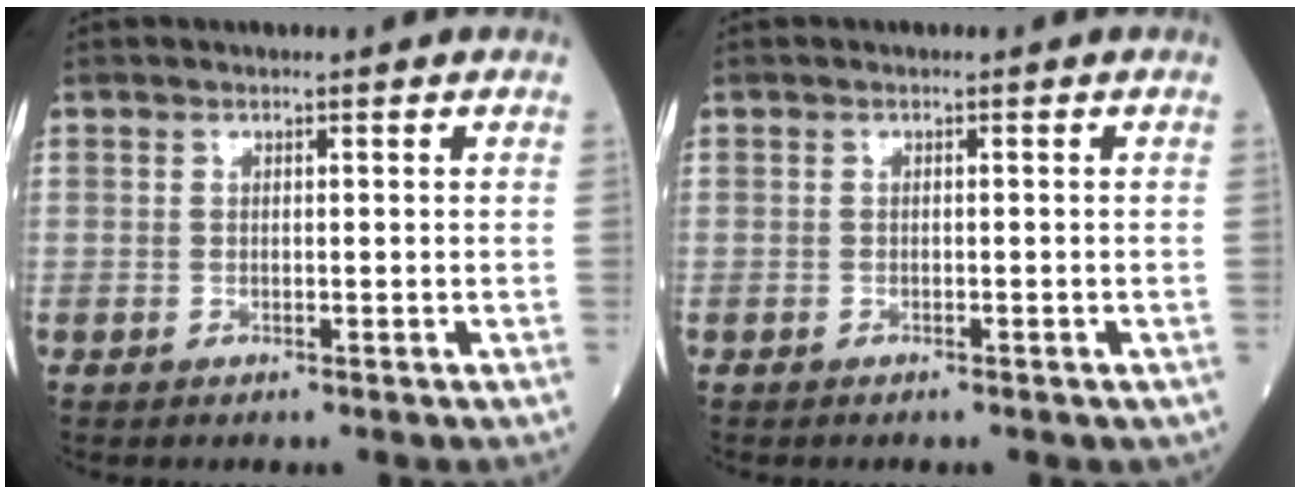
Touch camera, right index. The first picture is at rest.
{"total": 1.4, "force": [-1.1, 0.5, 0.7], "torque": [-0.010, -0.002, -0.009]}